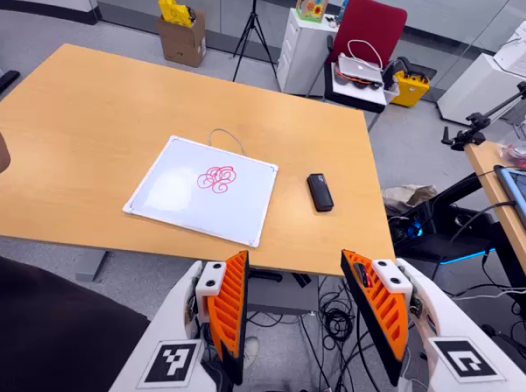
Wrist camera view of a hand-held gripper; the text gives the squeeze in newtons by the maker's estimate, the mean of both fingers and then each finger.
{"total": 0.0}